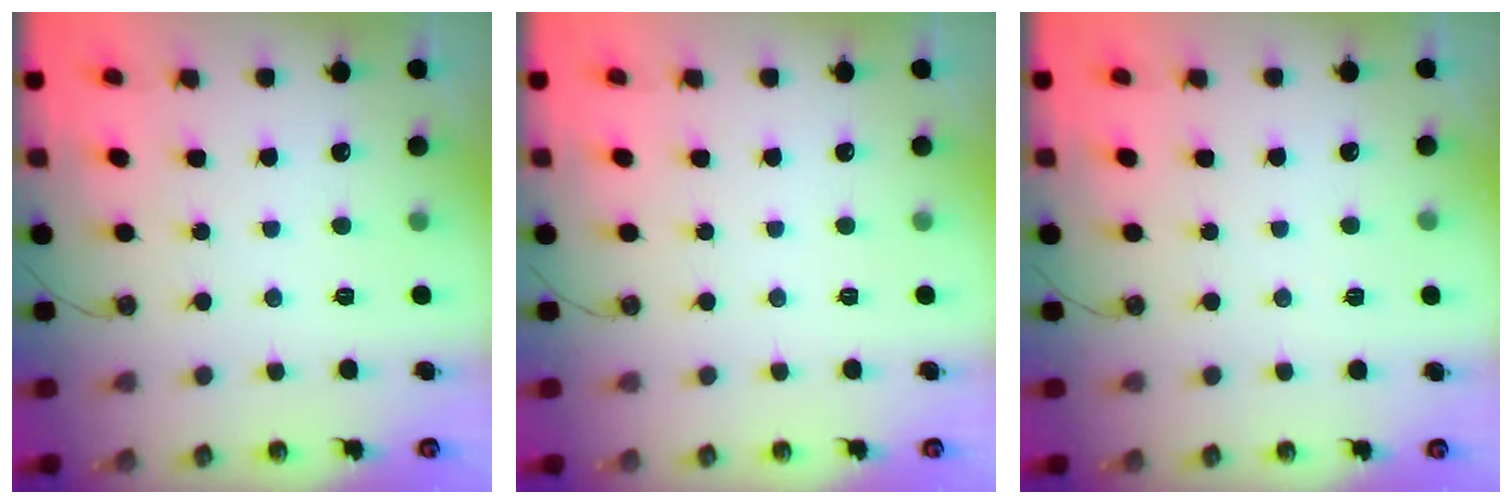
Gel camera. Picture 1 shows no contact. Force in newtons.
{"total": 0.0}
{"total": 2.2, "press": 1.9, "slide": 1.1}